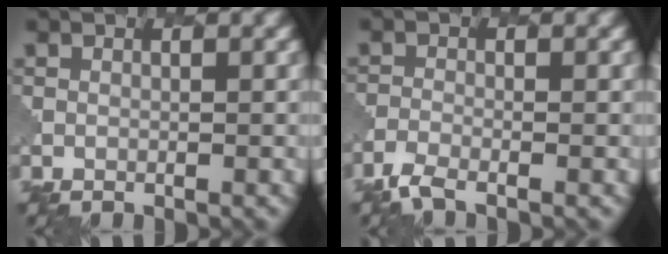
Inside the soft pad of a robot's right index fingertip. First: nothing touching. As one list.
[{"total": 2.0, "force": [-1.8, 0.4, 0.9], "torque": [-0.025, -0.010, -0.045]}]